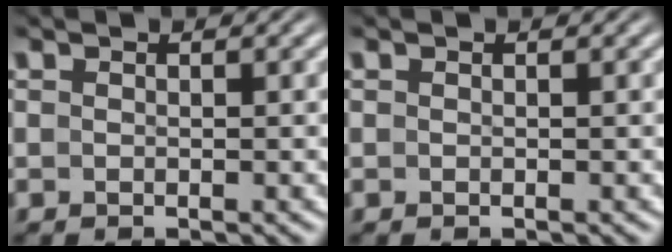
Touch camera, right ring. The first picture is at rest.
{"total": 0.0}